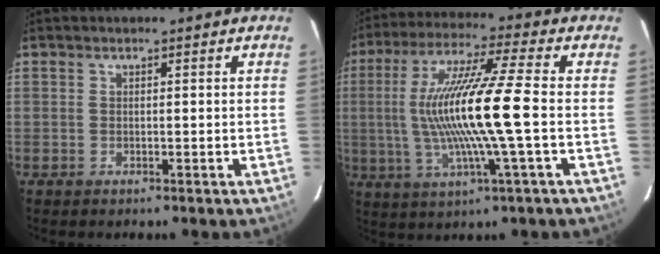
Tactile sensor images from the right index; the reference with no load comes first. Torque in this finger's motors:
{"motor_torque": [2.11, -0.03, 1.05, 0.21]}